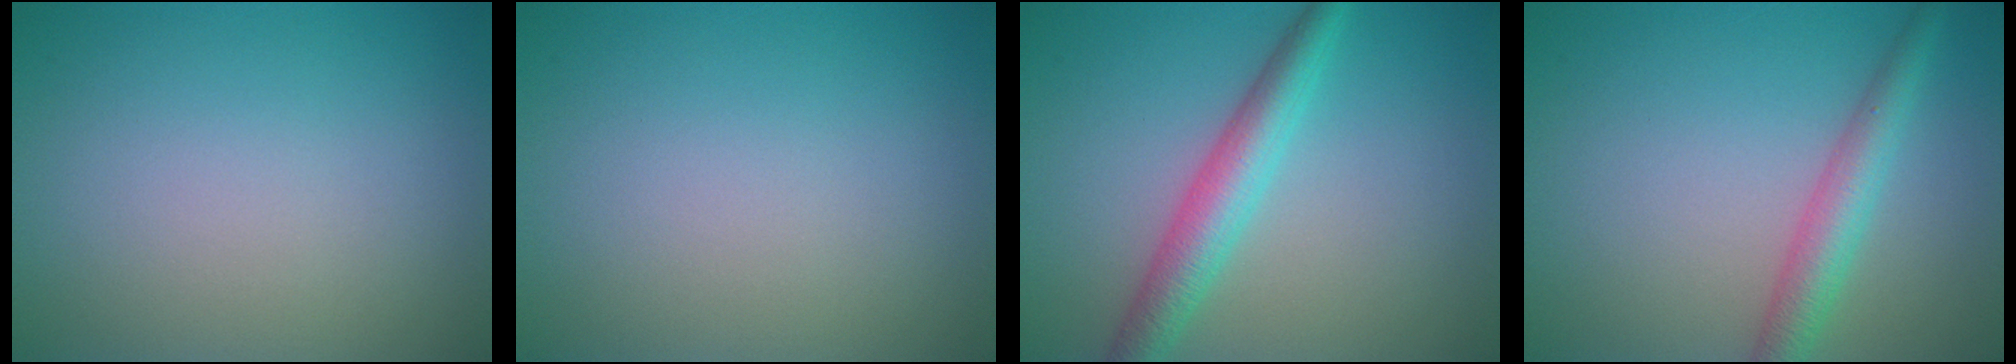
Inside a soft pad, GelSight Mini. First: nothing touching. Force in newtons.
{"total": 0.0}
{"total": 4.3, "press": 4.3, "slide": 0.0}
{"total": 3.4, "press": 3.4, "slide": 0.1}